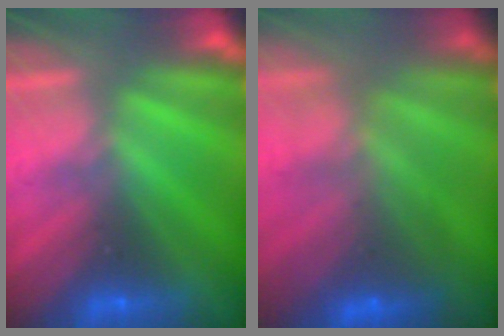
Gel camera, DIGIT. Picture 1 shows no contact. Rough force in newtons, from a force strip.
{"total": 7.4}